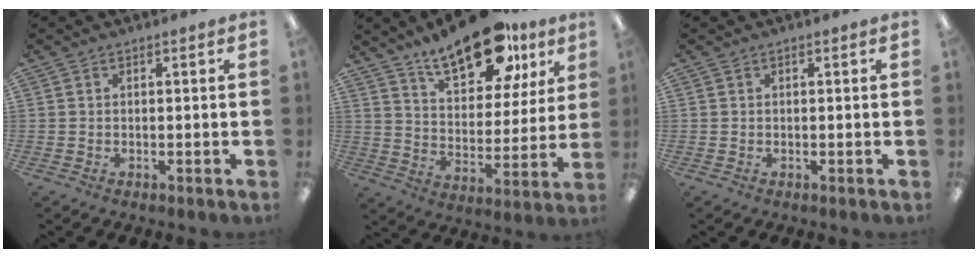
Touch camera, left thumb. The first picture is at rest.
{"total": 19.7, "force": [14.3, 8.3, 10.8], "torque": [-0.172, -0.075, 0.244]}
{"total": 0.0}